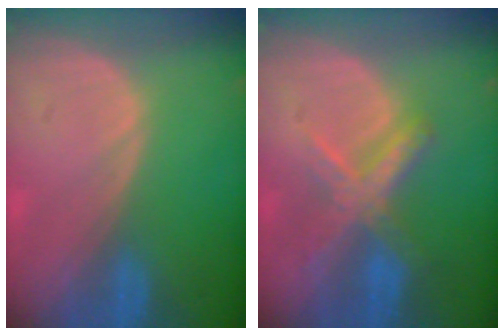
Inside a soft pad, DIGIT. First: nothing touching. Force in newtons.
{"total": 7.3, "press": 6.1, "slide": 3.9}